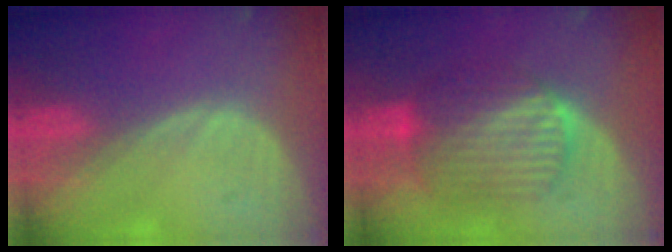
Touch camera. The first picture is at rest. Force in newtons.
{"total": 8.9, "press": 8.9, "slide": 0.5}